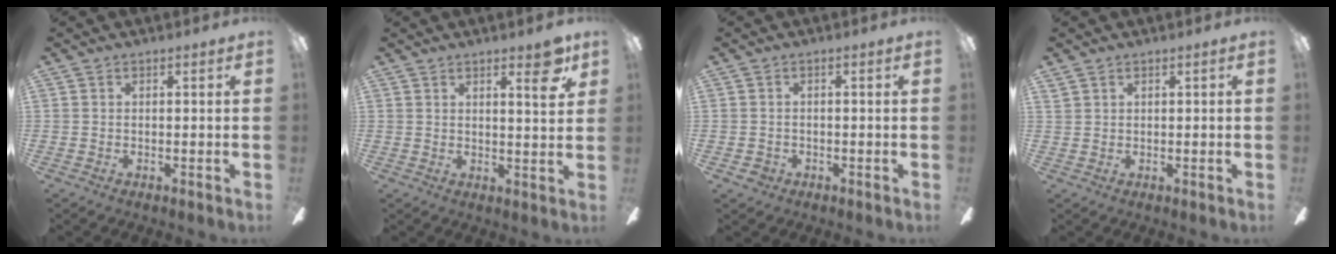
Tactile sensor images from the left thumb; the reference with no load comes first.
{"total": 6.3, "force": [4.3, 1.3, 4.5], "torque": [-0.056, -0.021, 0.065]}
{"total": 1.8, "force": [-0.9, 1.6, 0.5], "torque": [-0.006, 0.006, -0.018]}
{"total": 1.2, "force": [0.9, 0.7, 0.2], "torque": [-0.007, 0.001, 0.017]}